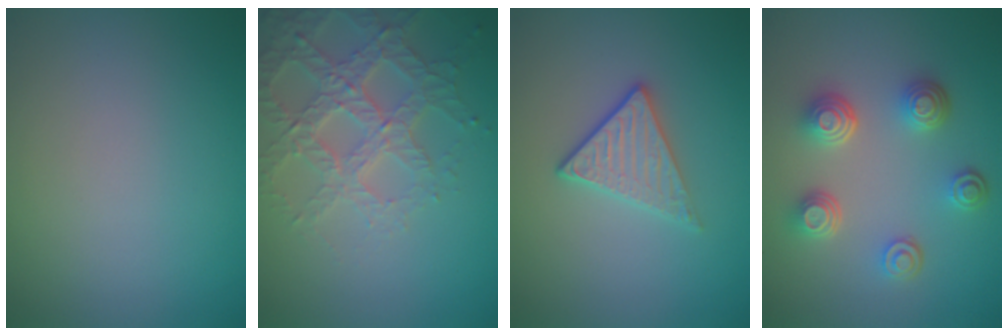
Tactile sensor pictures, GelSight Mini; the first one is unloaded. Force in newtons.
{"total": 4.0, "press": 3.8, "slide": 1.0}
{"total": 2.8, "press": 2.6, "slide": 1.1}
{"total": 4.4, "press": 3.4, "slide": 2.8}